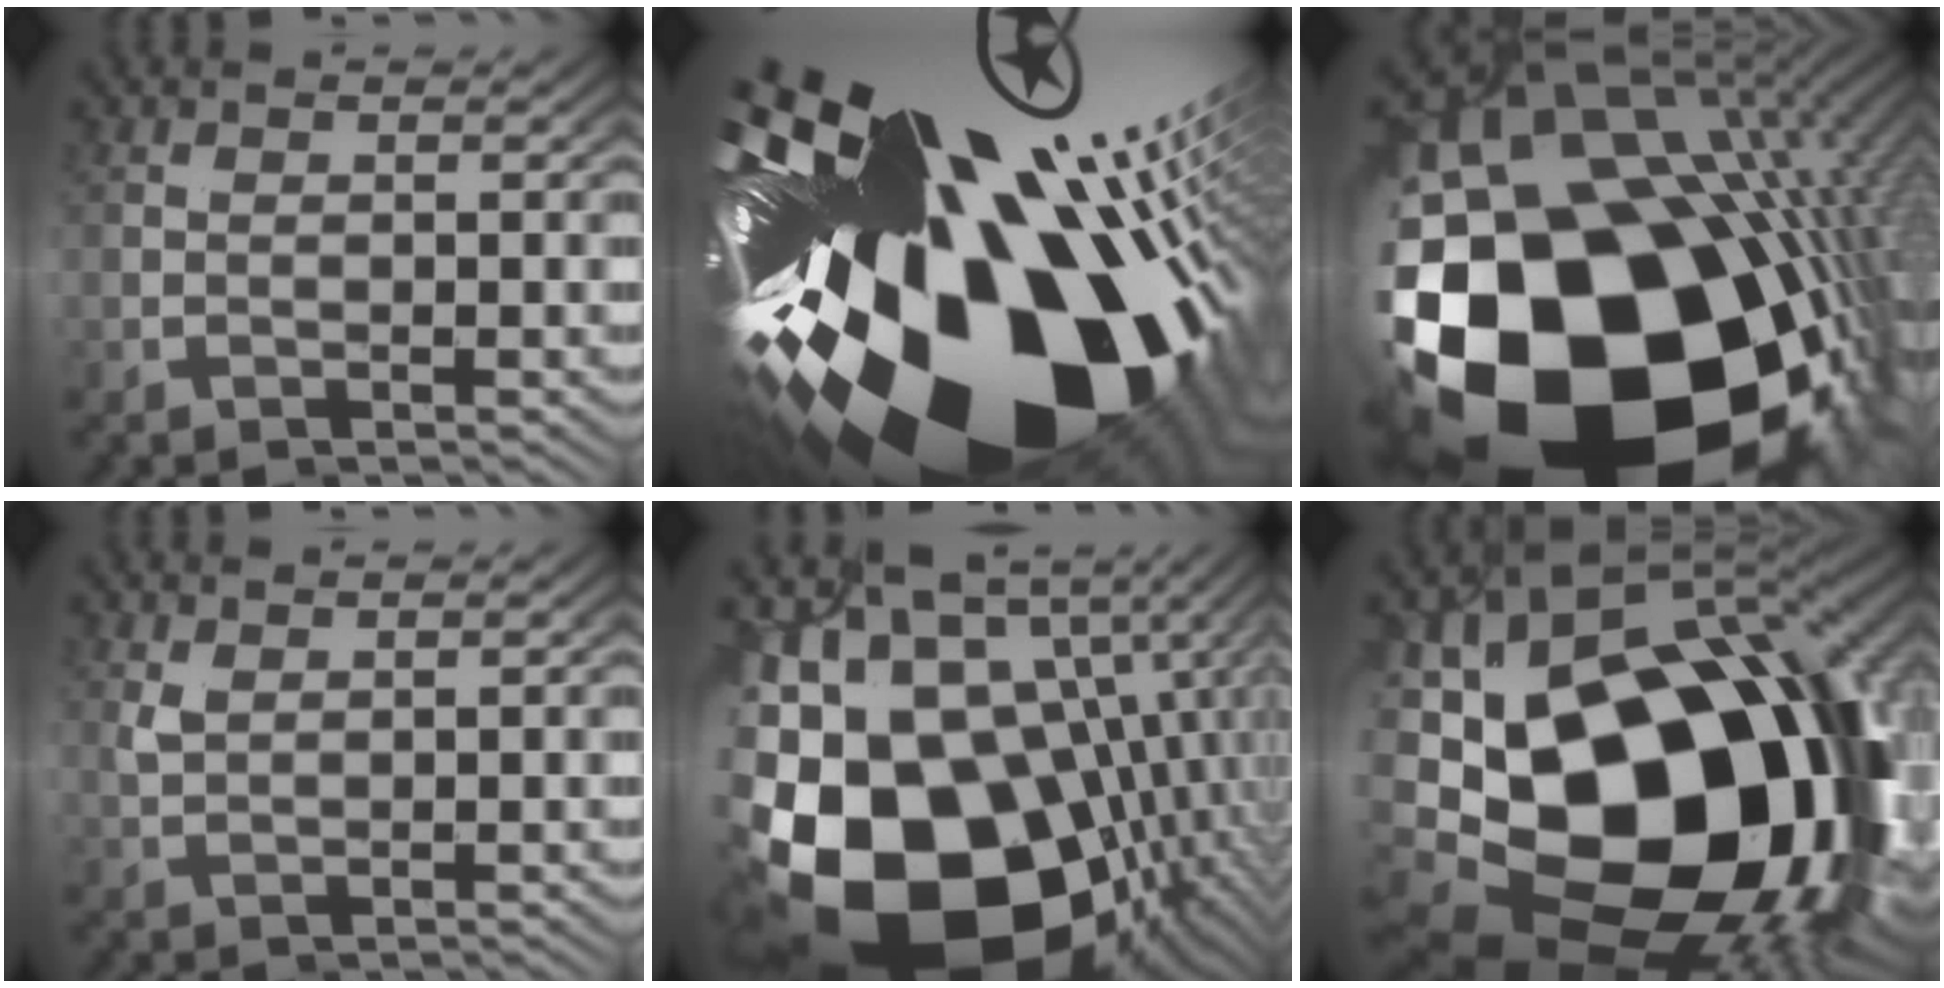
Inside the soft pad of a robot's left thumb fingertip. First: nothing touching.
{"total": 31.2, "force": [-4.5, 17.0, 25.8], "torque": [-0.459, -0.012, -0.059]}
{"total": 39.7, "force": [-8.6, 22.5, 31.5], "torque": [-0.523, -0.087, -0.097]}
{"total": 1.5, "force": [0.7, -1.1, -0.6], "torque": [0.007, 0.010, 0.010]}
{"total": 24.9, "force": [-7.9, 15.2, 18.0], "torque": [-0.317, -0.050, -0.111]}
{"total": 33.8, "force": [-5.8, 19.9, 26.6], "torque": [-0.444, -0.056, -0.069]}